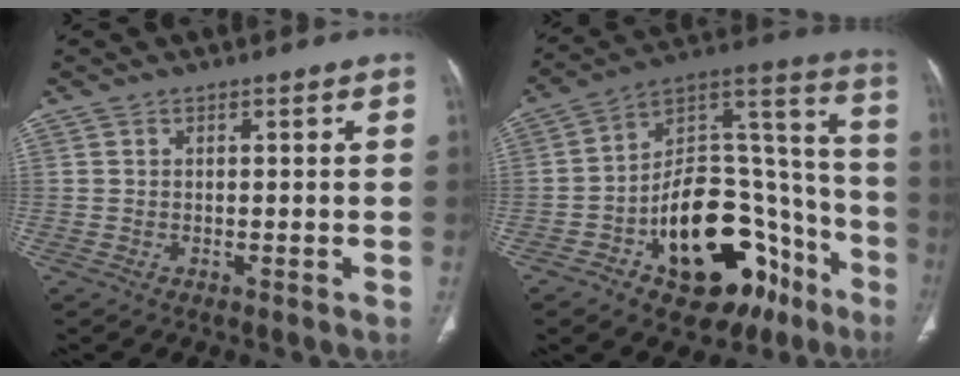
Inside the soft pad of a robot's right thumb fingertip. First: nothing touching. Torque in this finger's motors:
{"motor_torque": [4.19, 0.81, 1.24, -1.53, 0.15]}